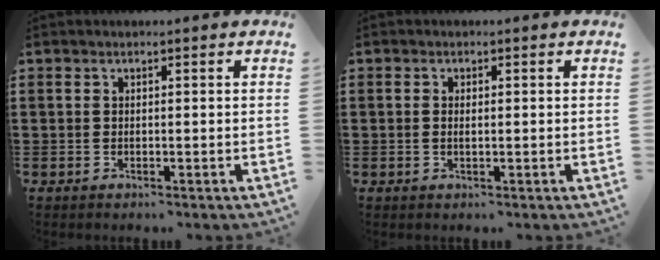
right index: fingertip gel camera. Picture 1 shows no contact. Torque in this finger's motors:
{"motor_torque": [-0.40, 1.73, -0.01, 0.00]}